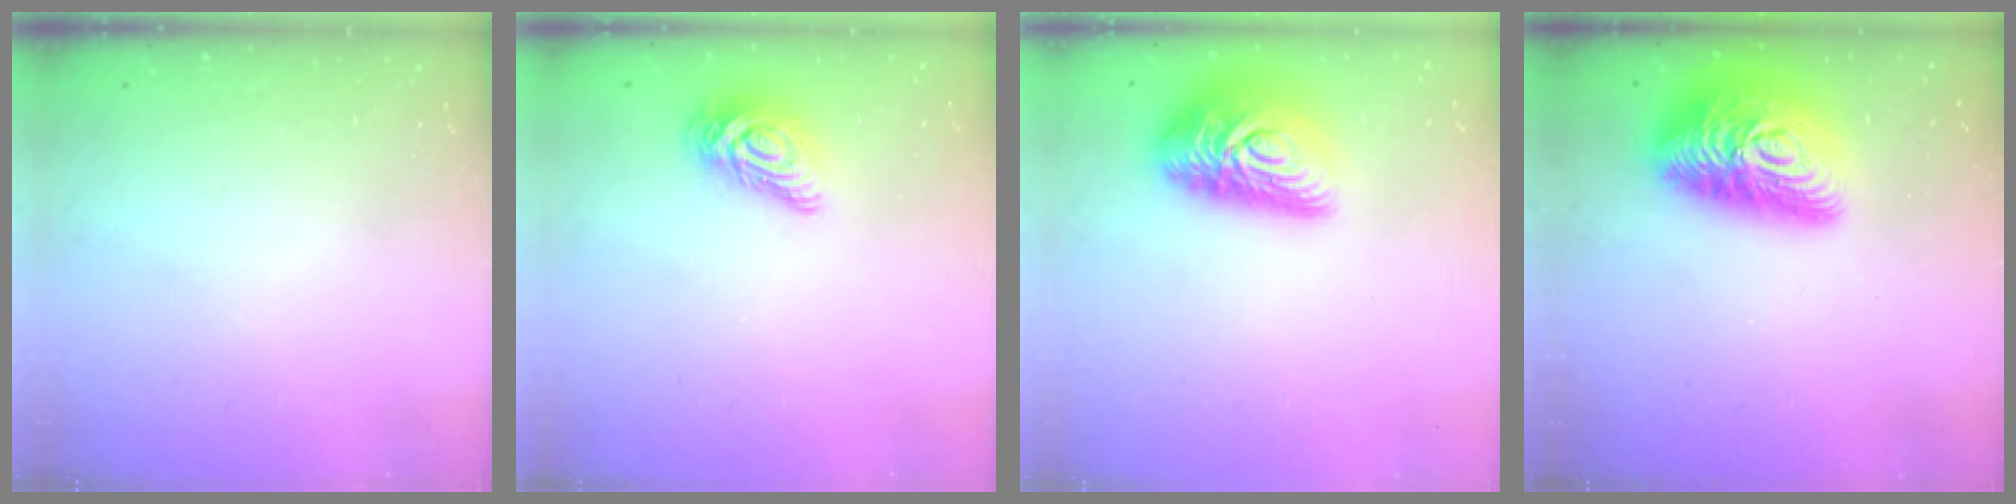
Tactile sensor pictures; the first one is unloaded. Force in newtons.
{"total": 9.6, "press": 9.6, "slide": 0.4}
{"total": 15.0, "press": 15.0, "slide": 1.0}
{"total": 18.7, "press": 18.6, "slide": 1.0}